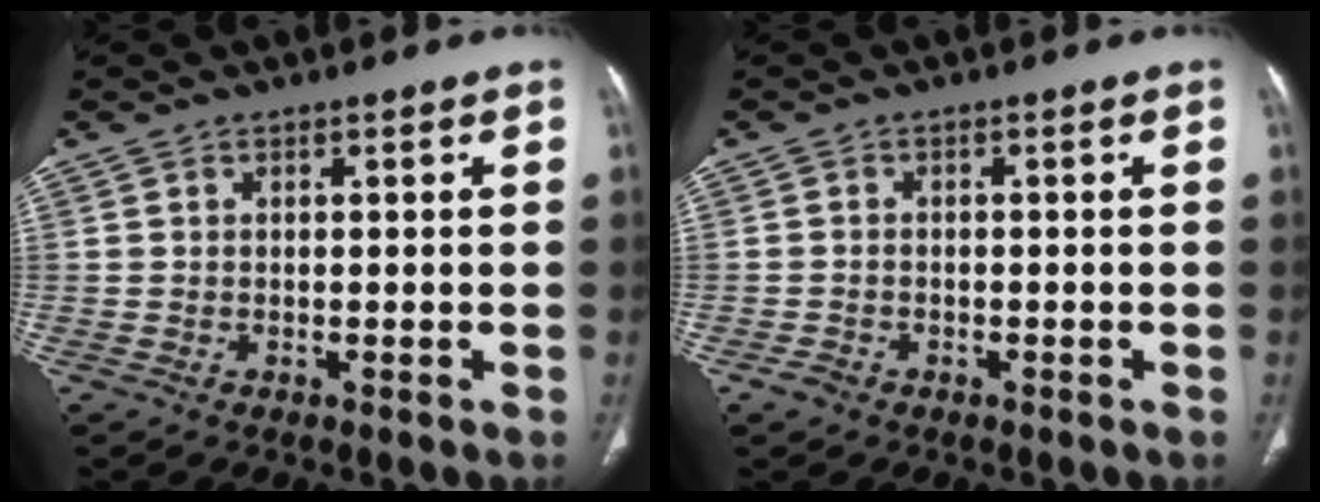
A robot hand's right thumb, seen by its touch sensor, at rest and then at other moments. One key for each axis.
{"total": 1.7, "fx": -1.1, "fy": 1.2, "fz": 0.5, "tx": -0.011, "ty": 0.006, "tz": -0.019}